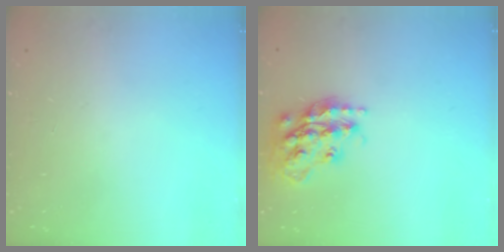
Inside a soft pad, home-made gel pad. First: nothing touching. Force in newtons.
{"total": 18.3, "press": 18.3, "slide": 1.0}